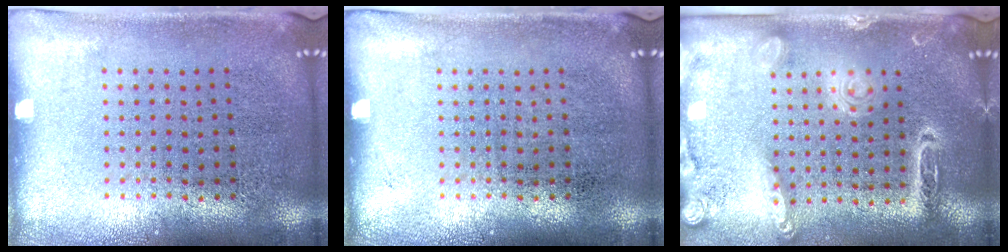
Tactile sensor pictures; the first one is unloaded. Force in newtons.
{"total": 0.0}
{"total": 2.1, "press": 1.9, "slide": 0.9}